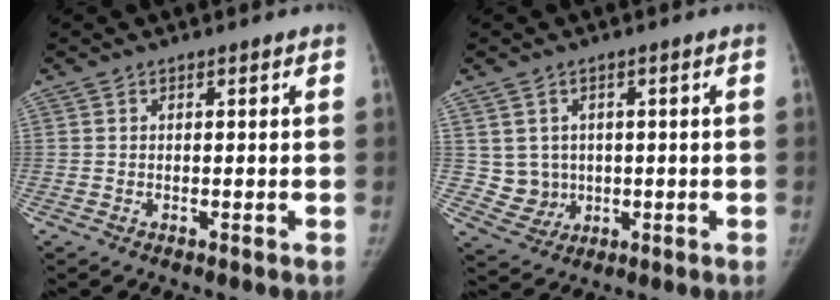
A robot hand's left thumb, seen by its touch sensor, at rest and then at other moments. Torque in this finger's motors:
{"motor_torque": [-0.34, -0.17, -0.16, 0.20, -0.08]}